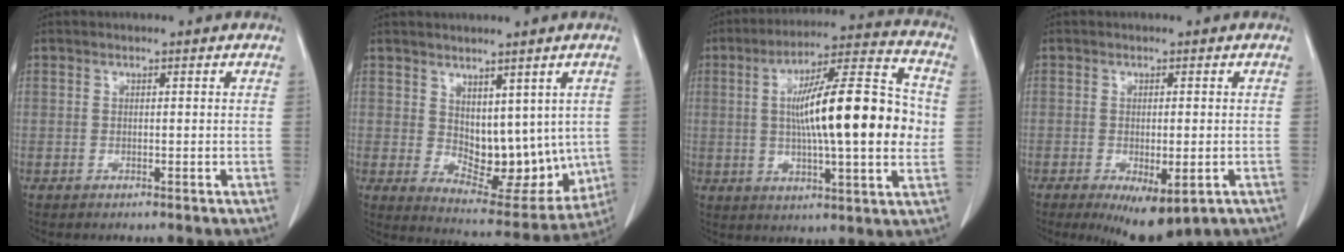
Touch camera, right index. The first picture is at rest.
{"total": 10.3, "force": [1.3, 6.1, 8.2], "torque": [-0.096, -0.011, 0.041]}
{"total": 19.9, "force": [1.0, 2.9, 19.6], "torque": [-0.311, 0.021, 0.008]}
{"total": 7.9, "force": [-4.2, 2.6, 6.1], "torque": [-0.081, -0.017, -0.054]}